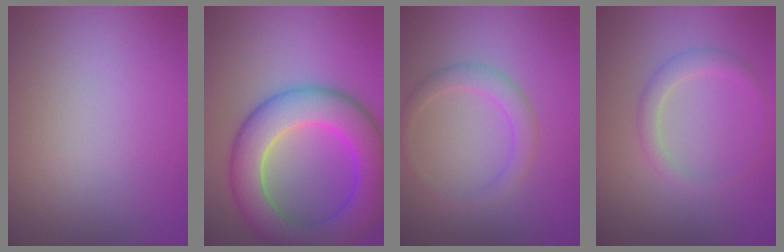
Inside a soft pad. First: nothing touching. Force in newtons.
{"total": 9.1, "press": 9.1, "slide": 0.2}
{"total": 2.2, "press": 2.2, "slide": 0.1}
{"total": 1.8, "press": 1.8, "slide": 0.0}